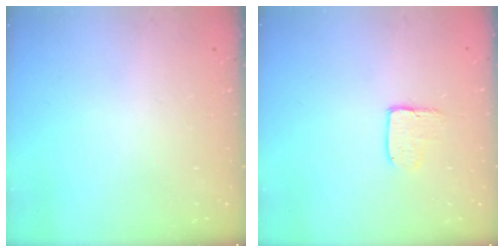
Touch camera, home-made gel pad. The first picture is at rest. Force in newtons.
{"total": 3.8, "press": 3.8, "slide": 0.3}